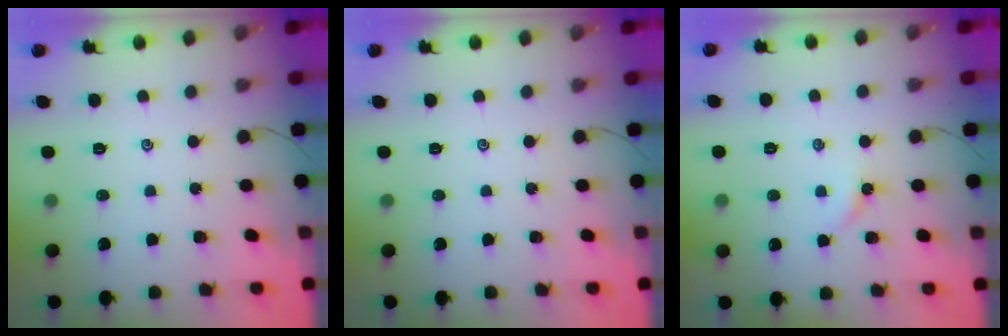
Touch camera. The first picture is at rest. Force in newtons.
{"total": 0.0}
{"total": 3.3, "press": 3.3, "slide": 0.4}